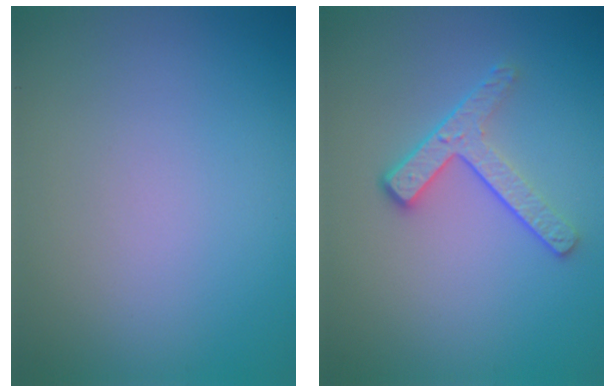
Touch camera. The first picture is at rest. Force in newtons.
{"total": 3.1, "press": 2.5, "slide": 1.9}